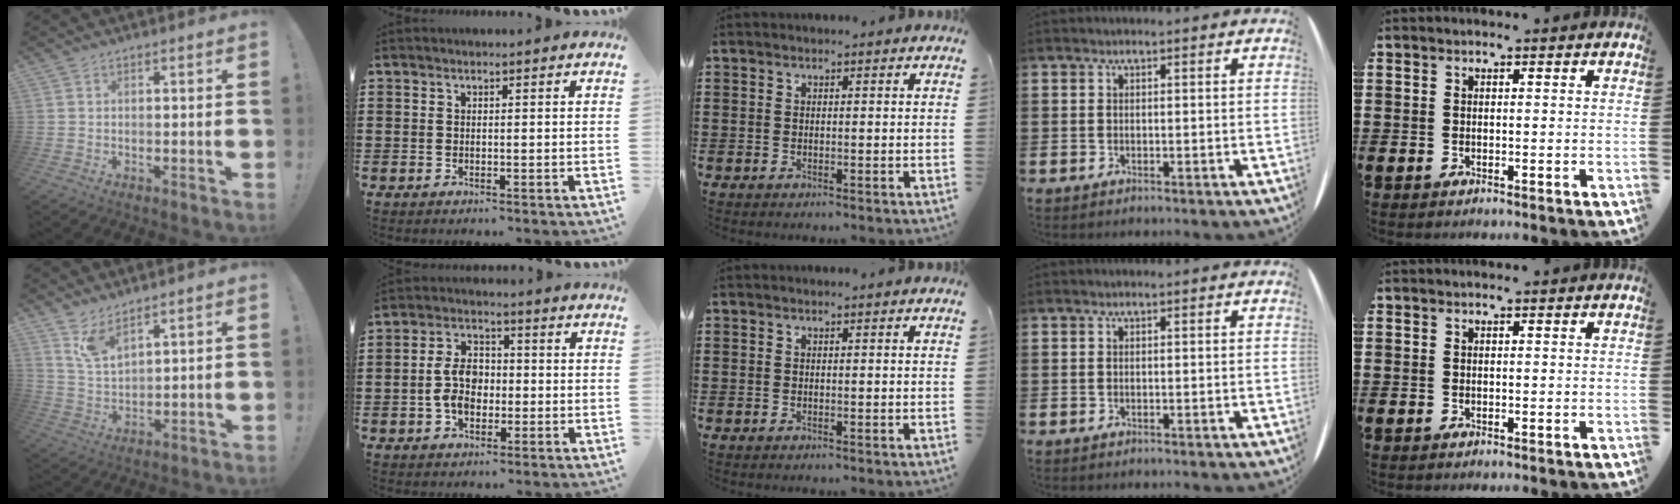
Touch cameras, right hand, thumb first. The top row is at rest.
{"thumb": {"total": 7.4, "force": [5.9, 2.5, 3.7], "torque": [-0.077, -0.030, 0.112]}, "index": {"total": 6.5, "force": [-1.1, 4.3, 4.8], "torque": [-0.114, 0.001, -0.024]}}